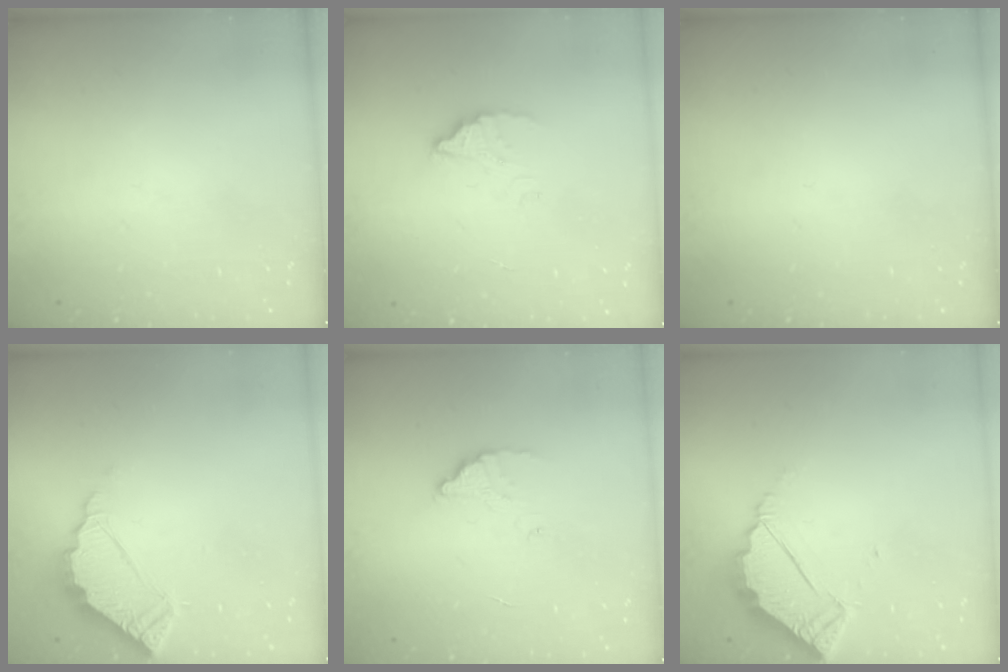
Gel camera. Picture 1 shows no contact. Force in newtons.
{"total": 2.9, "press": 2.9, "slide": 0.2}
{"total": 0.0}
{"total": 6.7, "press": 6.7, "slide": 0.2}
{"total": 2.6, "press": 2.6, "slide": 0.1}
{"total": 4.5, "press": 4.5, "slide": 0.3}